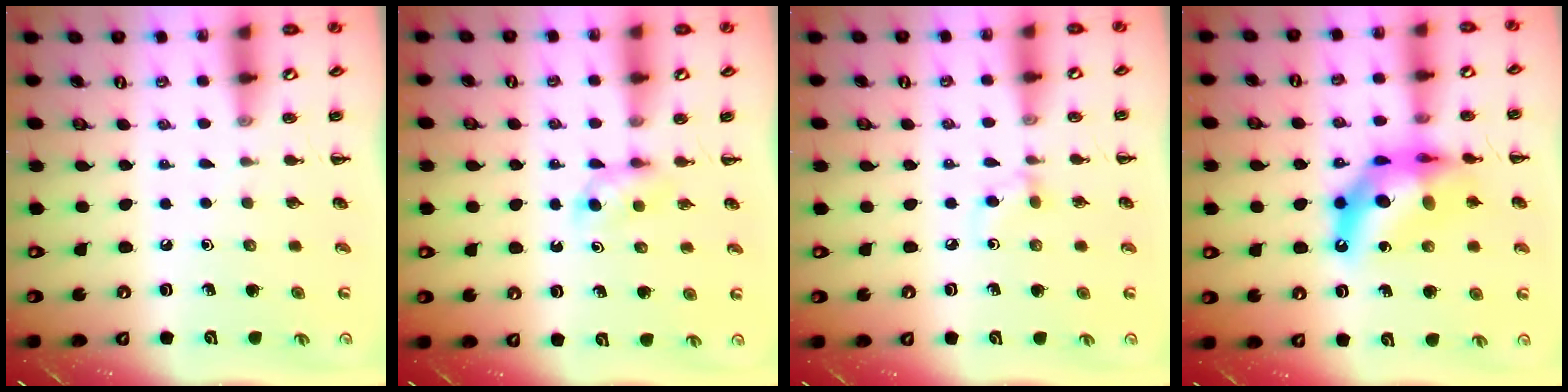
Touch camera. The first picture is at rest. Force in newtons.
{"total": 3.5, "press": 3.2, "slide": 1.5}
{"total": 5.2, "press": 4.8, "slide": 2.1}
{"total": 16.2, "press": 15.6, "slide": 4.3}